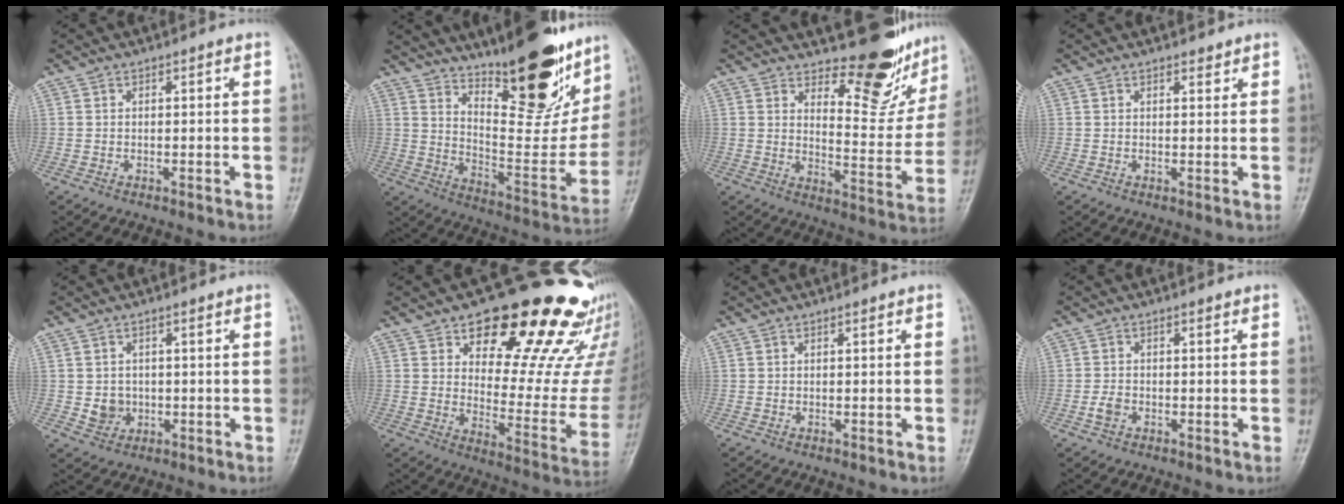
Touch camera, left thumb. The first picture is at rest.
{"total": 26.4, "force": [18.1, 9.0, 17.0], "torque": [-0.200, -0.109, 0.276]}
{"total": 14.0, "force": [11.9, 4.9, 5.7], "torque": [-0.035, -0.115, 0.159]}
{"total": 1.5, "force": [1.3, 0.6, 0.4], "torque": [0.002, -0.011, 0.018]}
{"total": 3.6, "force": [-0.1, 3.3, 1.6], "torque": [-0.010, 0.000, 0.008]}
{"total": 25.6, "force": [19.1, 8.9, 14.5], "torque": [-0.134, -0.119, 0.253]}
{"total": 0.0}
{"total": 2.0, "force": [-0.5, 1.4, 1.3], "torque": [-0.026, 0.004, -0.011]}